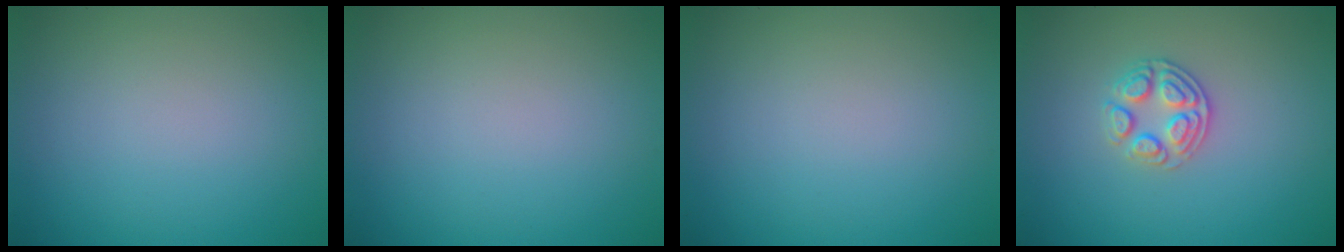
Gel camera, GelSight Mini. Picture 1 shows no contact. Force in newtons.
{"total": 0.0}
{"total": 0.0}
{"total": 2.6, "press": 2.5, "slide": 0.9}